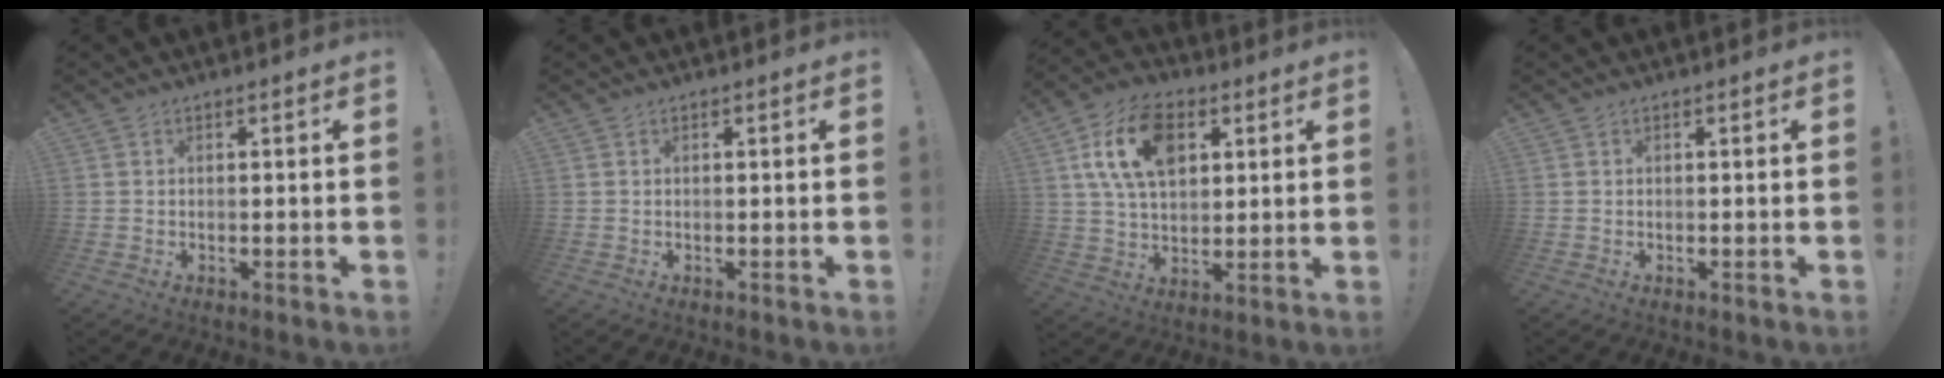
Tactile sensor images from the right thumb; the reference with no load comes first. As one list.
[{"total": 0.0}, {"total": 16.7, "force": [6.2, 10.7, 11.2], "torque": [-0.186, -0.005, 0.116]}, {"total": 0.0}]